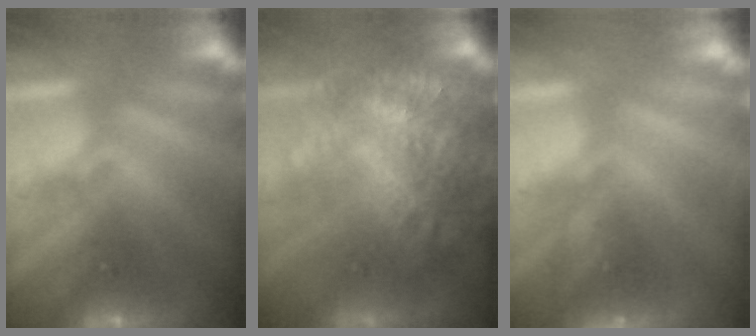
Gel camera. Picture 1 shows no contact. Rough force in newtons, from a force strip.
{"total": 11.8}
{"total": 2.6}